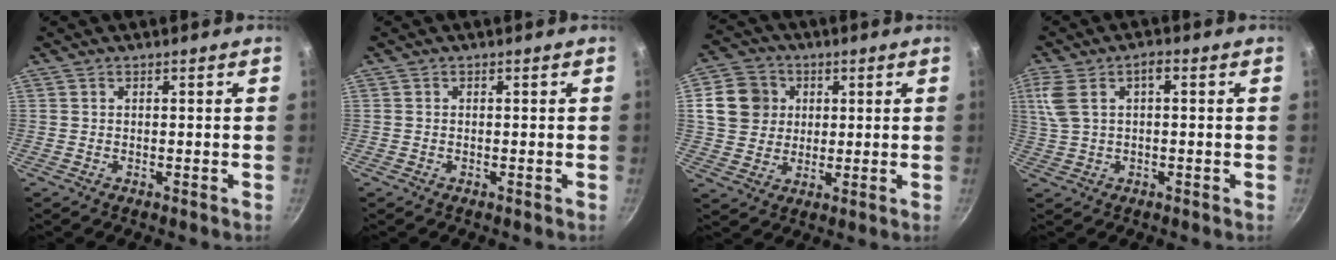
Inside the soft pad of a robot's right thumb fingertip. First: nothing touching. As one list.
[{"total": 0.0}, {"total": 10.3, "force": [2.5, 9.2, 4.1], "torque": [-0.044, 0.007, 0.039]}, {"total": 6.7, "force": [1.2, 3.4, 5.7], "torque": [-0.119, 0.014, 0.020]}]